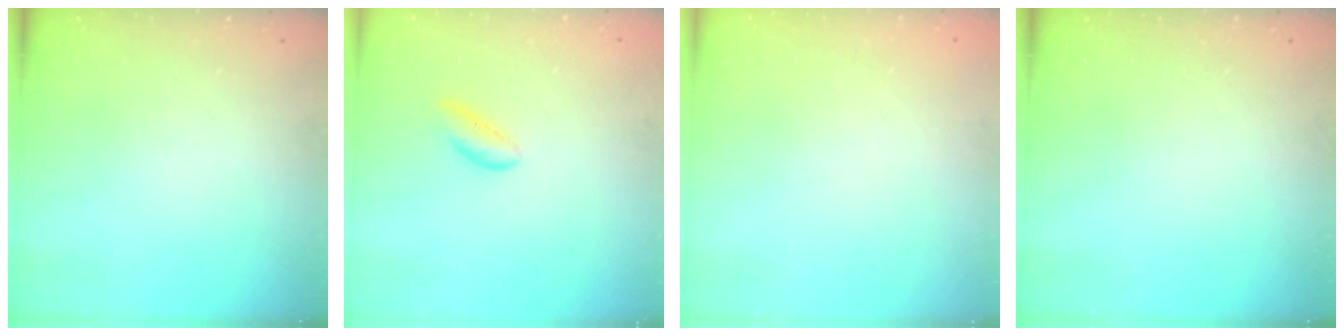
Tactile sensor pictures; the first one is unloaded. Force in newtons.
{"total": 1.6, "press": 1.5, "slide": 0.3}
{"total": 2.1, "press": 2.1, "slide": 0.1}
{"total": 0.0}